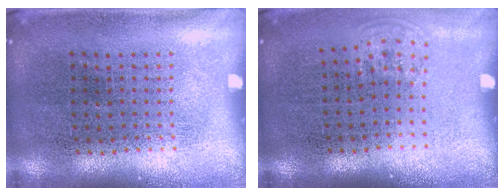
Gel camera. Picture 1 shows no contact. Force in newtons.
{"total": 0.8, "press": 0.6, "slide": 0.5}